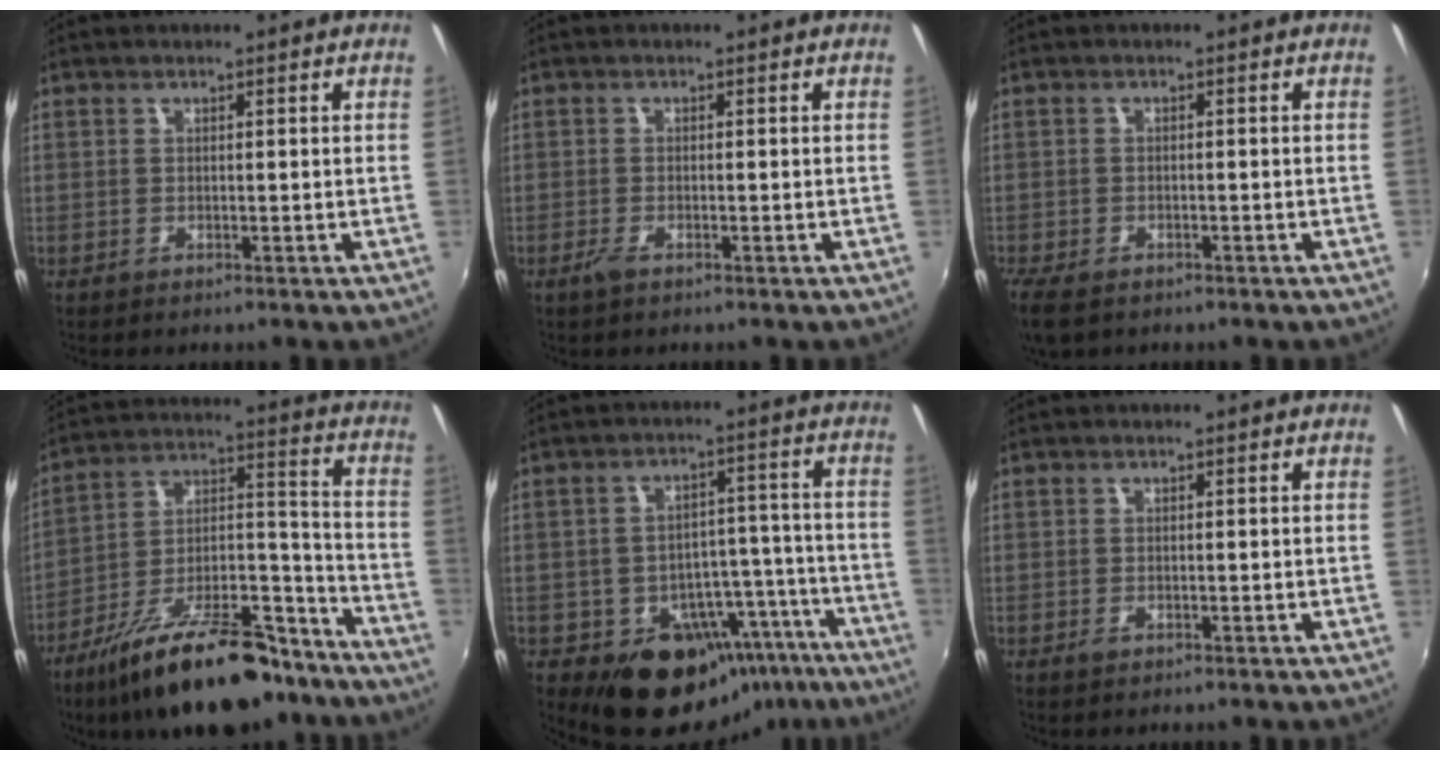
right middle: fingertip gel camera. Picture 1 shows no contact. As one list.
[{"total": 1.7, "force": [-1.2, 0.5, 1.2], "torque": [-0.027, -0.005, -0.023]}, {"total": 5.6, "force": [-3.9, 2.6, 3.1], "torque": [-0.079, -0.021, -0.070]}, {"total": 24.2, "force": [-17.5, 8.8, 14.2], "torque": [-0.233, 0.010, -0.263]}, {"total": 15.9, "force": [-10.5, 10.5, 5.5], "torque": [-0.083, 0.048, -0.112]}, {"total": 0.8, "force": [-0.5, 0.5, 0.5], "torque": [-0.009, -0.003, -0.009]}]